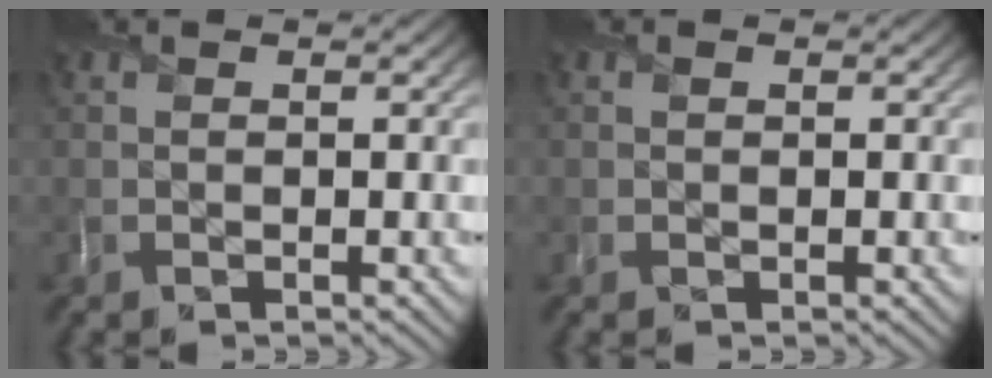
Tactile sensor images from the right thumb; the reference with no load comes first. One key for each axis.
{"total": 0.0}